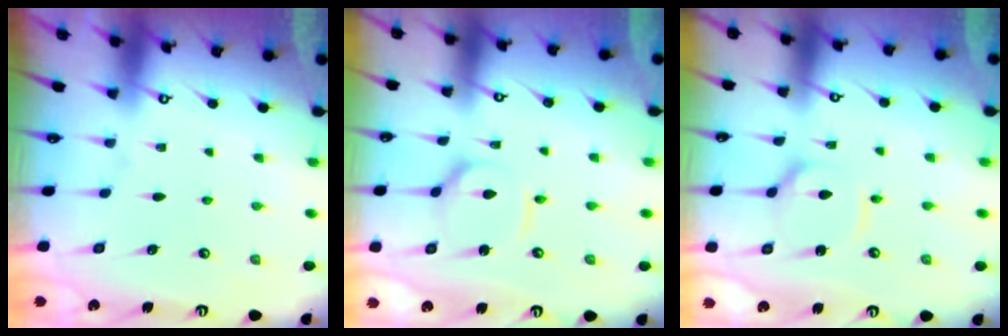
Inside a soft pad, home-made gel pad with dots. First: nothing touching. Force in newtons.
{"total": 6.9, "press": 6.9, "slide": 0.4}
{"total": 7.2, "press": 7.2, "slide": 0.8}